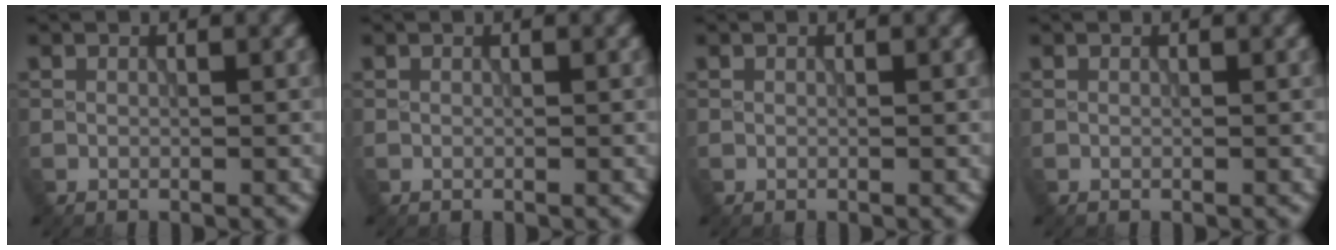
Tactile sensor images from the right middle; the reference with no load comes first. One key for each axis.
{"total": 0.0}
{"total": 0.0}
{"total": 0.0}